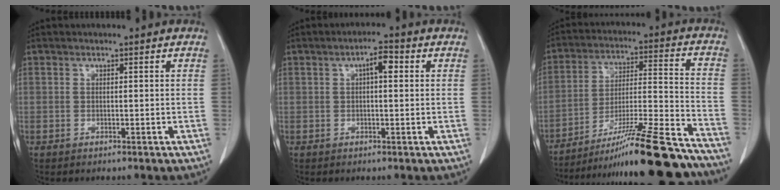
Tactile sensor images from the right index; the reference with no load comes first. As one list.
[{"total": 2.7, "force": [0.6, 1.0, 2.4], "torque": [-0.038, 0.010, 0.008]}, {"total": 25.0, "force": [-21.7, 0.2, 12.6], "torque": [-0.149, -0.011, -0.328]}]